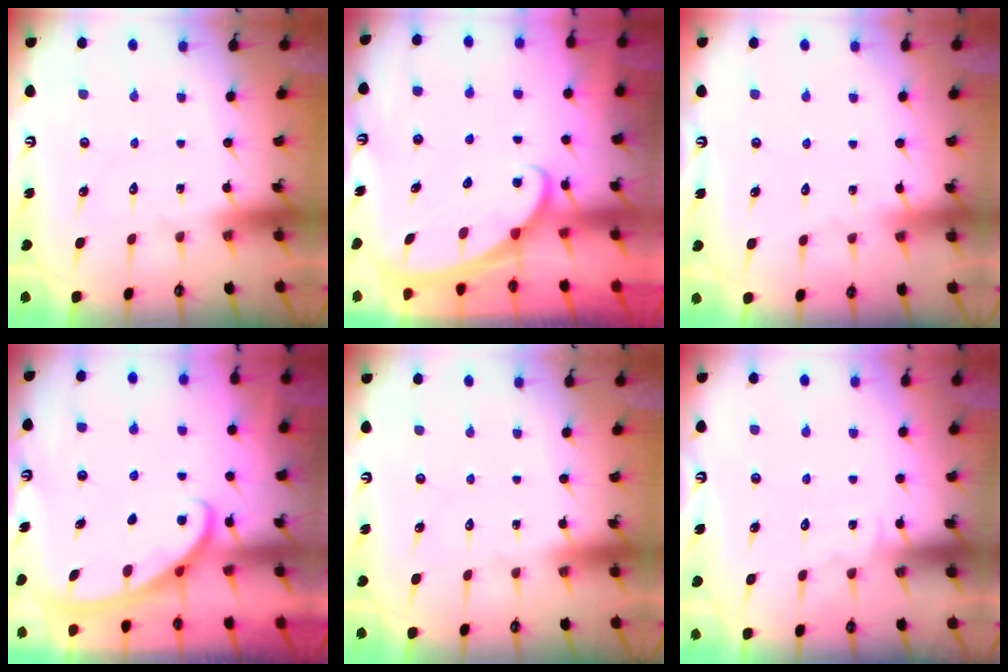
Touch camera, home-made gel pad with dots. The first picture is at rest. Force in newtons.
{"total": 1.9, "press": 1.9, "slide": 0.1}
{"total": 2.2, "press": 2.2, "slide": 0.3}
{"total": 2.8, "press": 2.8, "slide": 0.4}
{"total": 0.0}
{"total": 2.4, "press": 2.4, "slide": 0.2}